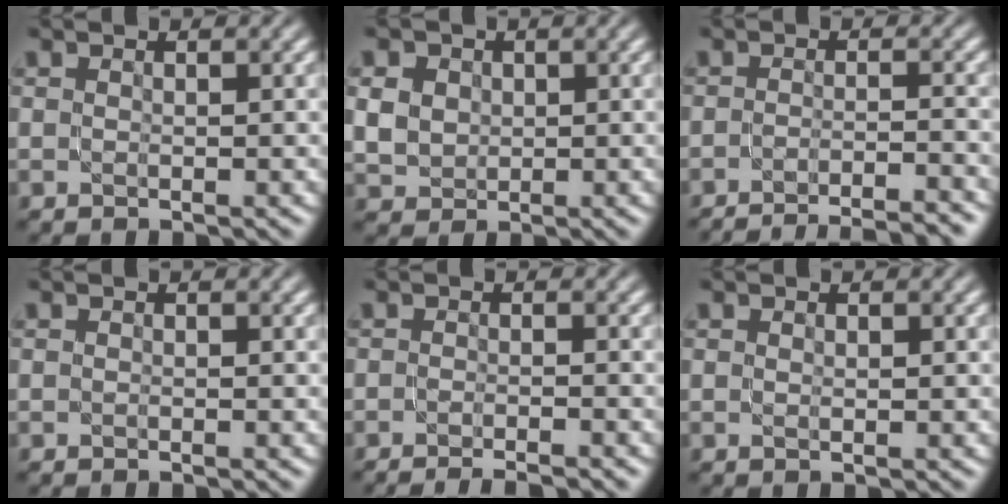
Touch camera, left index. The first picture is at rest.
{"total": 3.4, "force": [1.0, 2.8, 1.6], "torque": [-0.048, 0.002, 0.024]}
{"total": 8.8, "force": [-7.7, 1.9, 3.7], "torque": [-0.026, 0.001, -0.093]}
{"total": 0.0}
{"total": 3.3, "force": [-2.5, 0.6, 2.1], "torque": [-0.020, 0.003, -0.042]}
{"total": 0.5, "force": [0.2, 0.2, 0.4], "torque": [-0.009, -0.001, 0.004]}